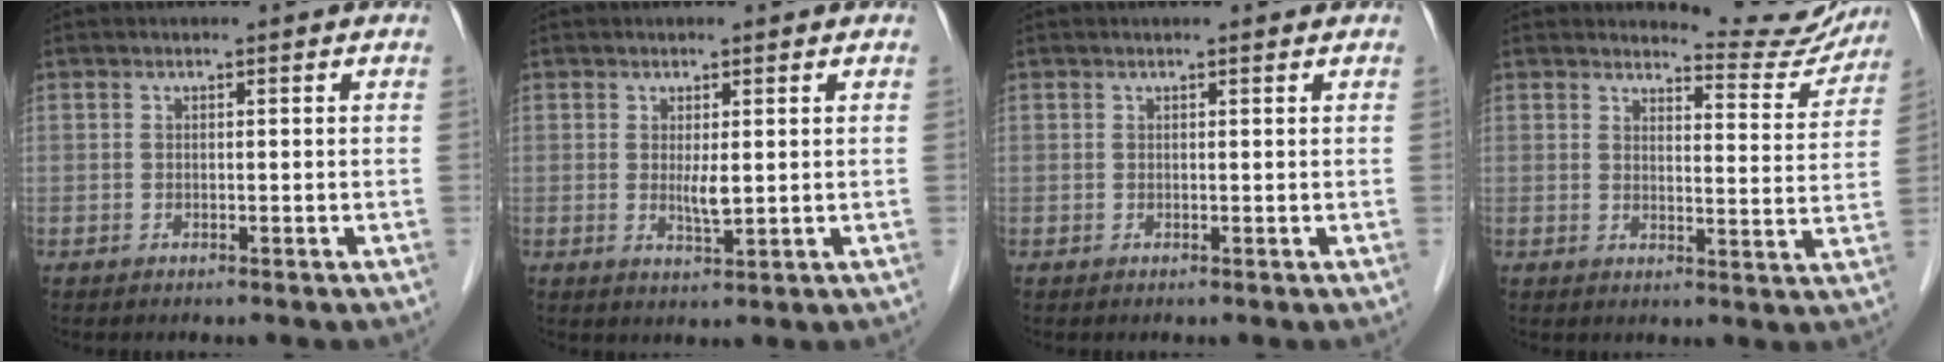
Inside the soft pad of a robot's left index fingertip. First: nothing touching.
{"total": 2.4, "force": [0.3, 0.4, 2.4], "torque": [-0.045, -0.007, 0.009]}
{"total": 1.7, "force": [1.5, 0.3, 0.8], "torque": [-0.011, 0.011, 0.018]}
{"total": 8.6, "force": [8.5, 1.2, -0.2], "torque": [0.010, -0.036, 0.092]}